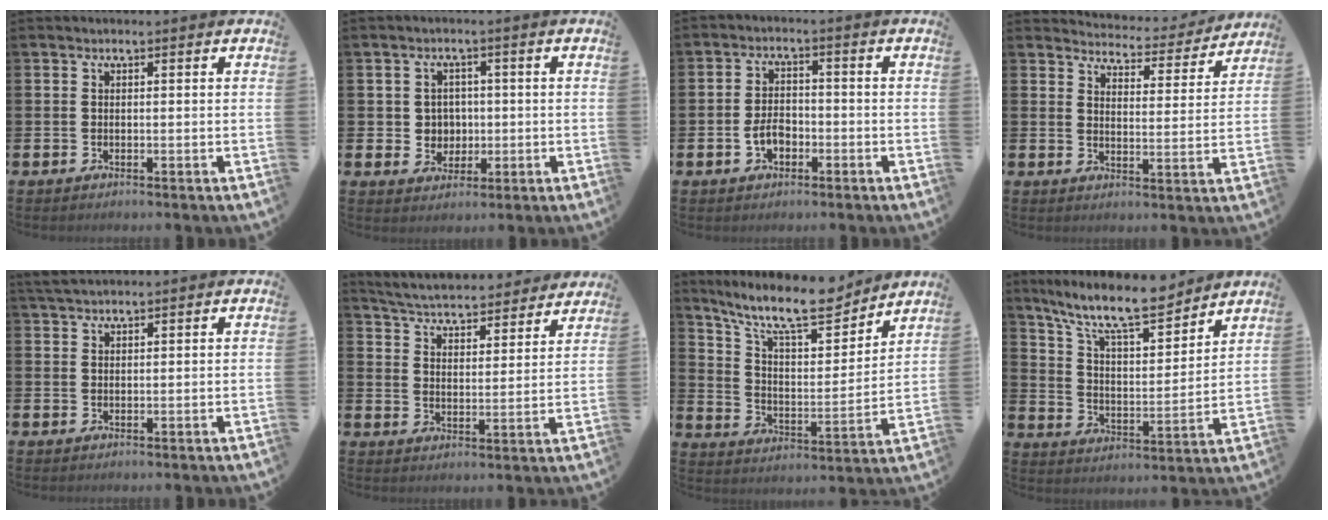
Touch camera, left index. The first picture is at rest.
{"total": 3.4, "force": [0.6, 3.2, 0.7], "torque": [-0.015, 0.005, 0.004]}
{"total": 3.5, "force": [-1.3, 2.3, 2.3], "torque": [-0.038, 0.003, -0.026]}
{"total": 4.6, "force": [4.6, 0.7, 0.3], "torque": [-0.018, -0.040, 0.074]}
{"total": 2.5, "force": [2.4, 0.5, 0.8], "torque": [-0.017, -0.002, 0.044]}
{"total": 5.4, "force": [5.3, 0.8, 0.6], "torque": [-0.040, -0.043, 0.090]}
{"total": 12.9, "force": [11.0, 3.1, 6.1], "torque": [-0.138, -0.064, 0.193]}
{"total": 11.9, "force": [10.4, 2.4, 5.2], "torque": [-0.127, -0.058, 0.183]}